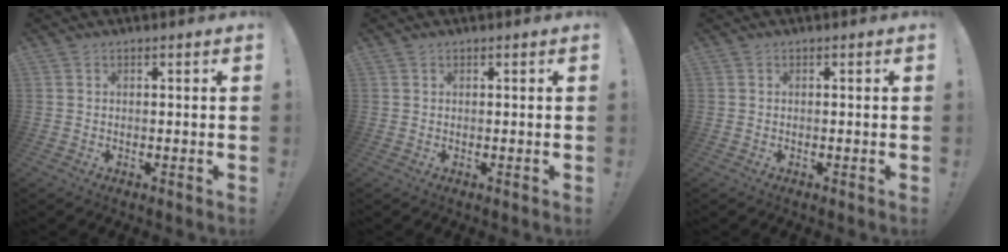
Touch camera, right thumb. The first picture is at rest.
{"total": 0.0}
{"total": 0.0}